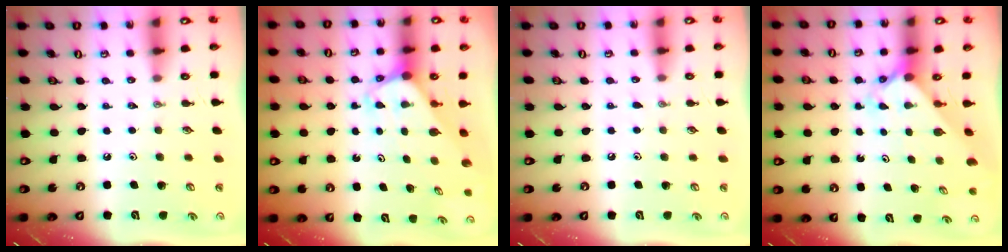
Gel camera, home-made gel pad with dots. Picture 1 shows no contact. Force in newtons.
{"total": 1.9, "press": 1.9, "slide": 0.1}
{"total": 2.4, "press": 2.4, "slide": 0.4}
{"total": 2.4, "press": 2.4, "slide": 0.2}